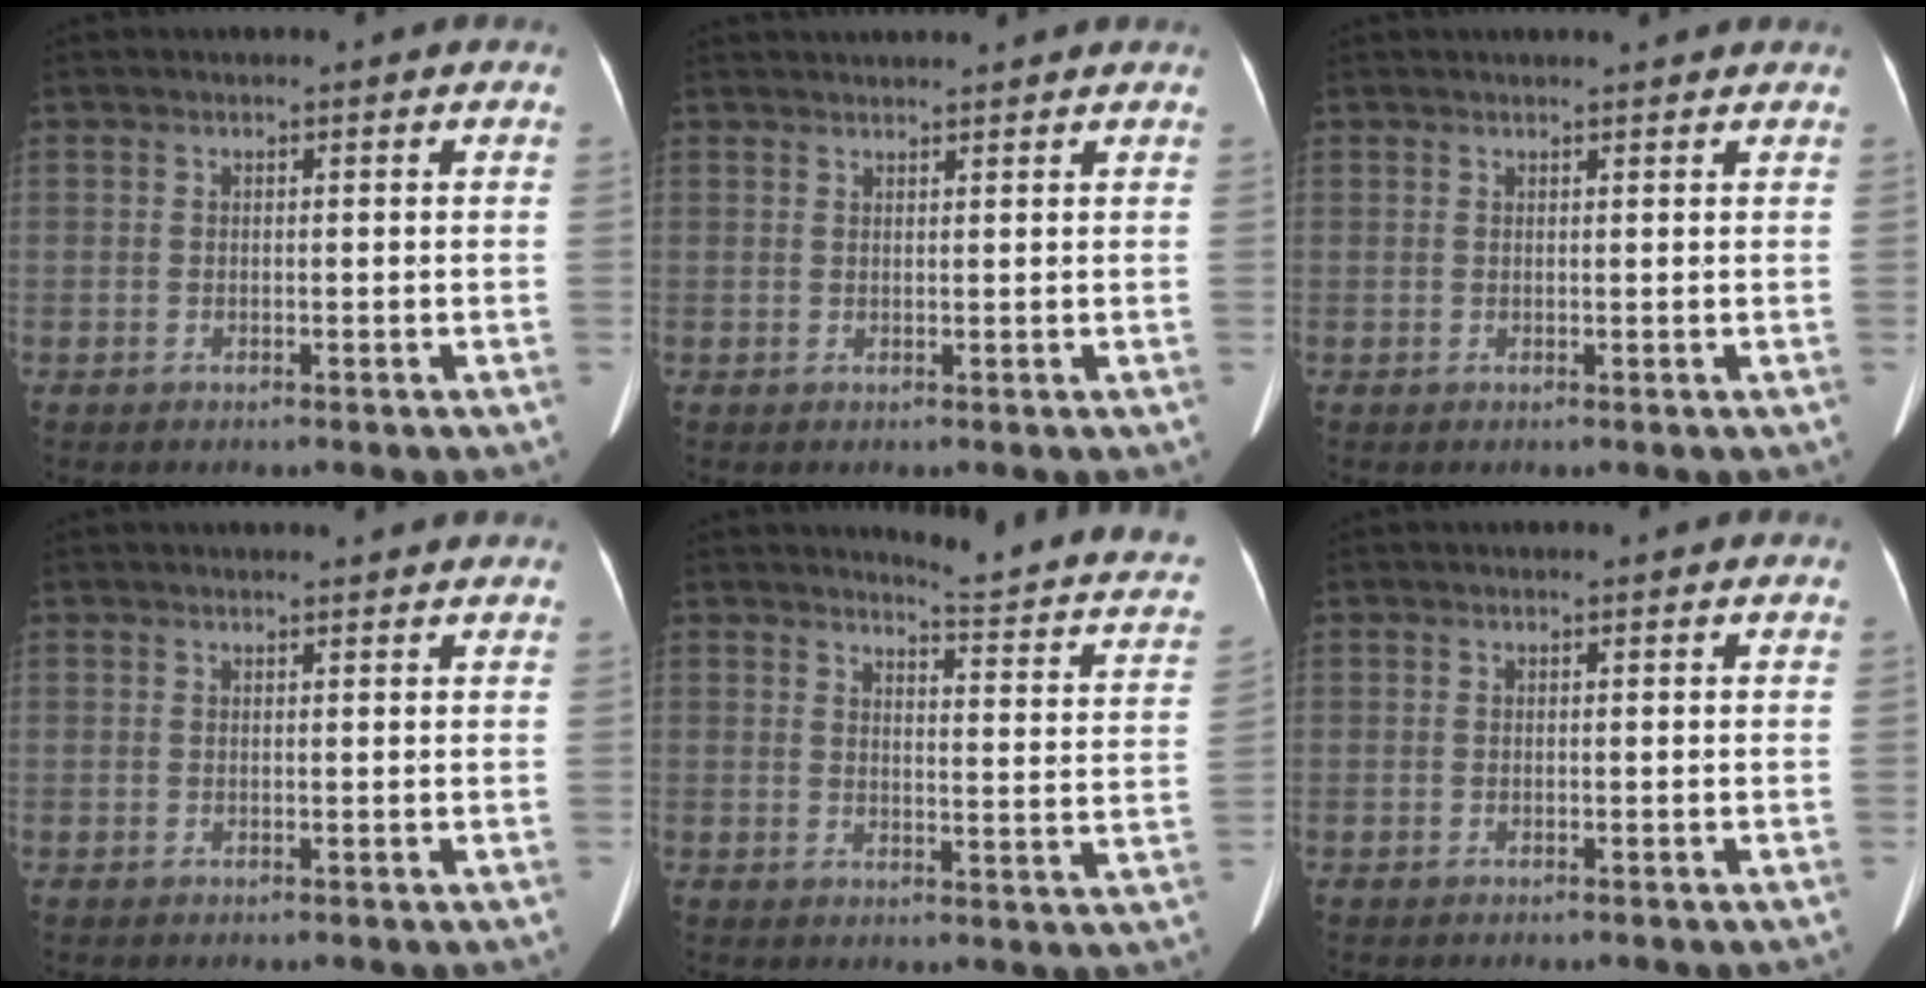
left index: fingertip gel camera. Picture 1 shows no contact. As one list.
[{"total": 5.3, "force": [5.1, 0.1, 1.3], "torque": [-0.018, 0.031, 0.064]}, {"total": 3.2, "force": [3.1, 0.2, 1.0], "torque": [-0.014, 0.018, 0.035]}, {"total": 2.5, "force": [2.4, 0.2, 0.6], "torque": [-0.011, 0.013, 0.028]}, {"total": 12.8, "force": [11.8, 1.0, 4.8], "torque": [-0.048, -0.058, 0.114]}, {"total": 0.0}]